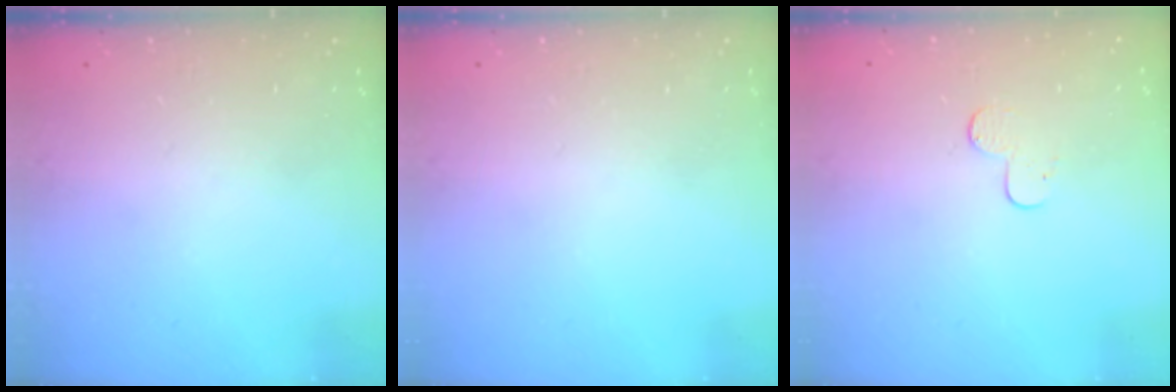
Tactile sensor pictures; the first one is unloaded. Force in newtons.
{"total": 0.0}
{"total": 4.9, "press": 4.9, "slide": 0.5}